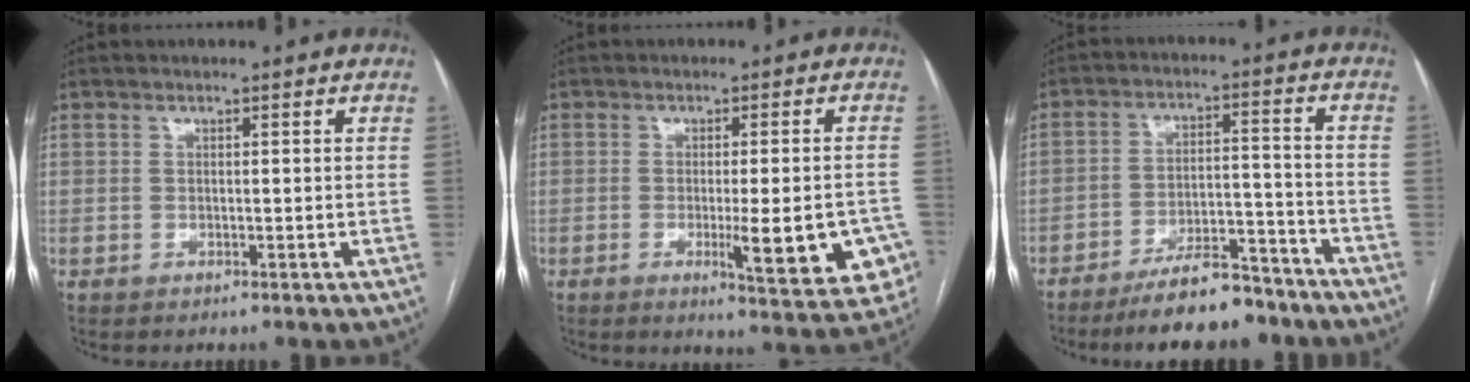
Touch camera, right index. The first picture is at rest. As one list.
[{"total": 11.1, "force": [-3.6, 2.2, 10.3], "torque": [-0.108, -0.006, -0.037]}, {"total": 11.3, "force": [-9.6, 3.0, 5.2], "torque": [-0.075, 0.018, -0.157]}]